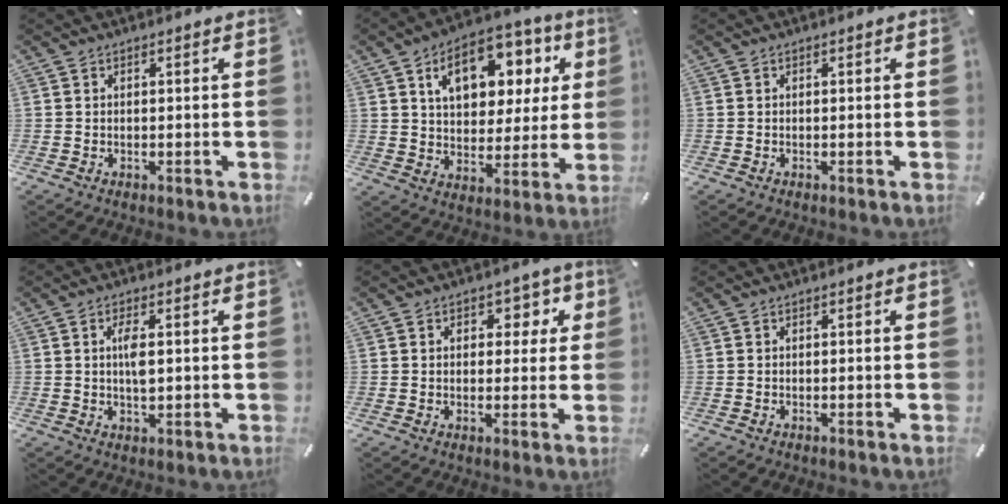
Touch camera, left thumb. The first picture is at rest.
{"total": 15.4, "force": [7.0, 10.2, 9.2], "torque": [-0.140, -0.021, 0.122]}
{"total": 0.0}
{"total": 4.2, "force": [0.7, 1.5, 3.9], "torque": [-0.087, 0.001, 0.007]}
{"total": 6.0, "force": [1.8, 4.4, 3.6], "torque": [-0.027, -0.007, 0.019]}
{"total": 0.0}